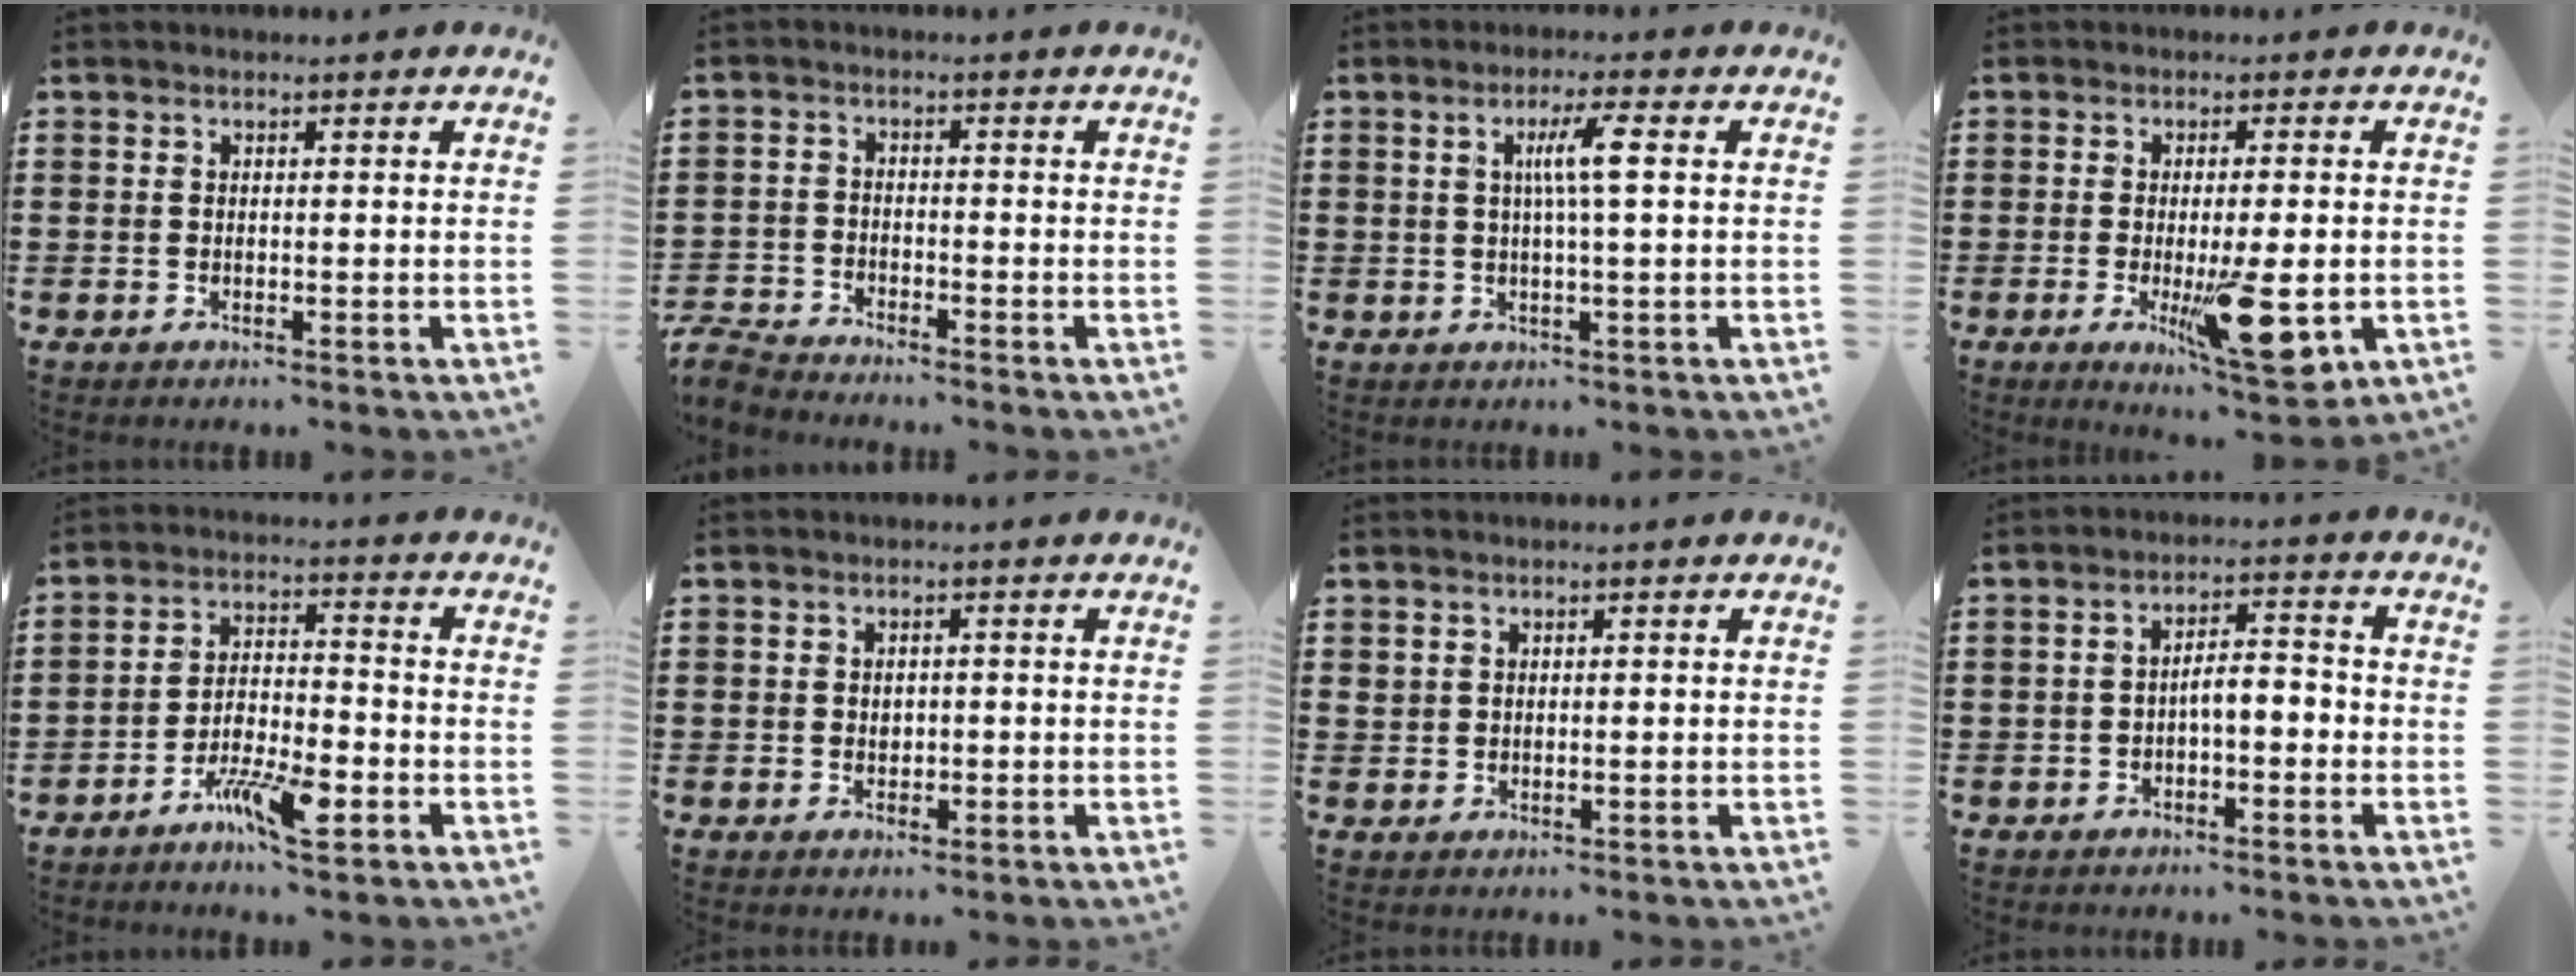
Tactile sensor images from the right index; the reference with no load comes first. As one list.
[{"total": 3.2, "force": [-3.1, 0.4, 0.1], "torque": [-0.021, -0.002, -0.071]}, {"total": 4.8, "force": [0.7, -0.1, 4.8], "torque": [-0.091, 0.000, 0.007]}, {"total": 11.0, "force": [-2.8, 2.9, 10.2], "torque": [-0.179, -0.018, -0.044]}, {"total": 7.3, "force": [-4.7, 1.8, 5.3], "torque": [-0.109, 0.003, -0.088]}, {"total": 0.7, "force": [-0.1, 0.5, 0.5], "torque": [-0.011, 0.001, -0.002]}, {"total": 0.8, "force": [0.5, 0.6, 0.3], "torque": [-0.008, 0.003, 0.009]}, {"total": 3.3, "force": [-1.3, 1.2, 2.7], "torque": [-0.051, 0.007, -0.028]}]